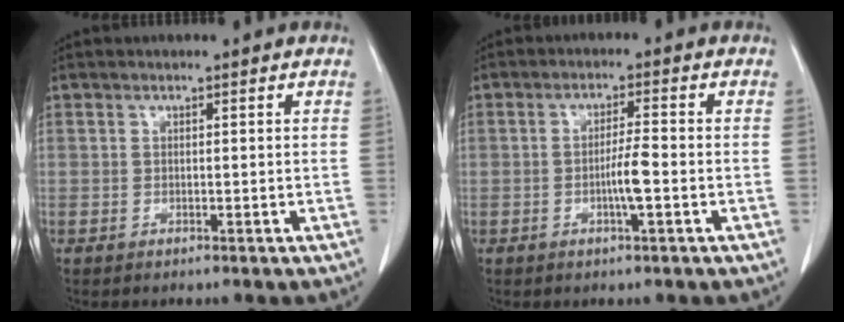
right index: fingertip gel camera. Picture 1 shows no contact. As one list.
[{"total": 3.8, "force": [-1.1, 0.0, 3.7], "torque": [-0.068, -0.003, -0.020]}]